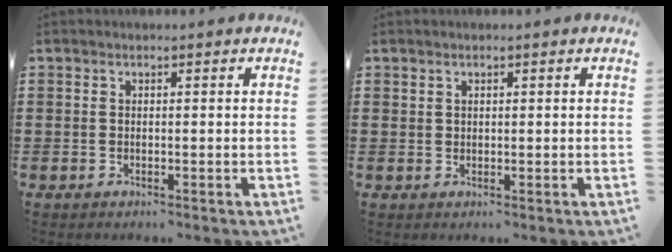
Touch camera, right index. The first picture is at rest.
{"total": 0.6, "force": [0.5, 0.4, 0.2], "torque": [-0.006, 0.001, 0.009]}